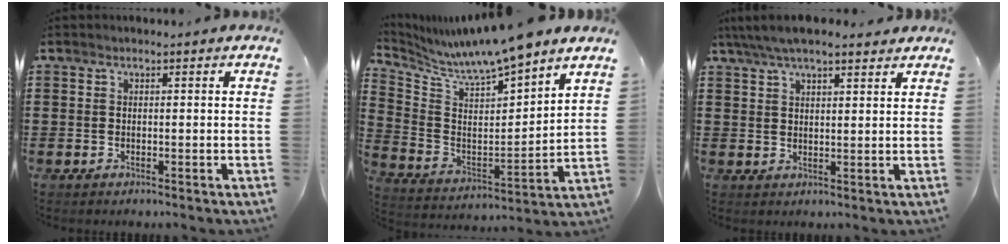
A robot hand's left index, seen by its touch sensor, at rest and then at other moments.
{"total": 8.1, "force": [7.8, -0.7, 2.3], "torque": [-0.080, -0.069, 0.127]}
{"total": 5.4, "force": [4.5, 1.6, 2.4], "torque": [-0.059, -0.002, 0.084]}